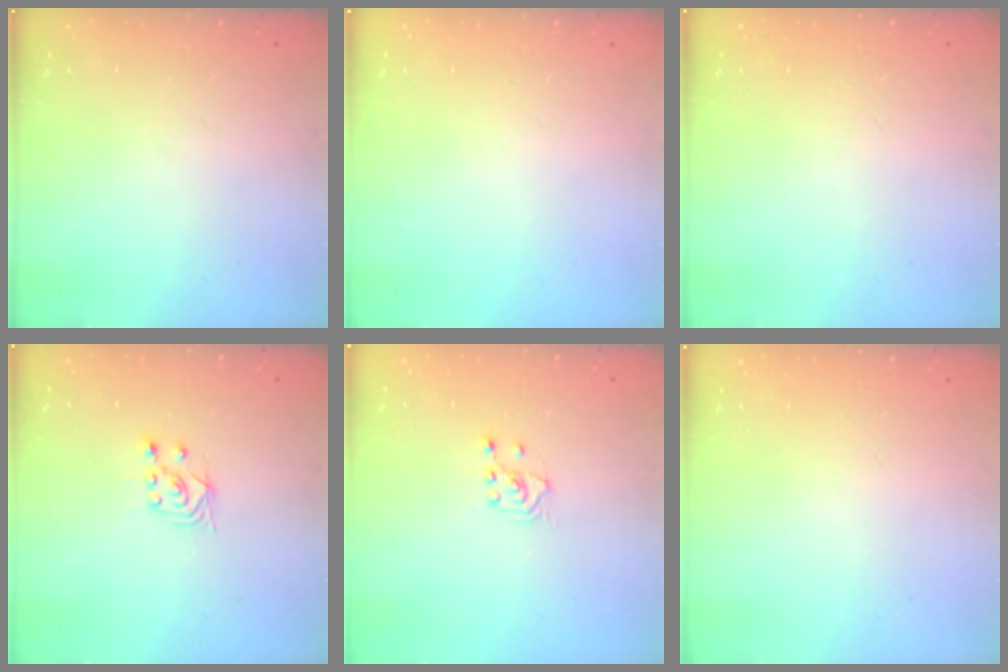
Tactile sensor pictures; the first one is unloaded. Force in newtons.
{"total": 0.0}
{"total": 0.0}
{"total": 2.5, "press": 2.2, "slide": 1.2}
{"total": 2.5, "press": 2.4, "slide": 0.9}
{"total": 0.0}